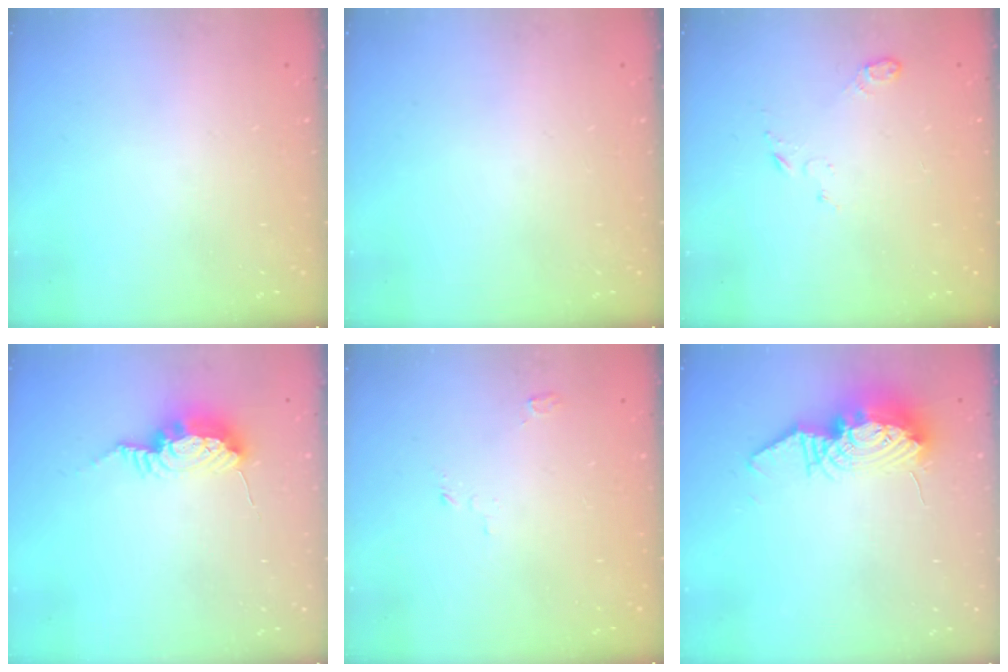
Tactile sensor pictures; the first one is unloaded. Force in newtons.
{"total": 0.0}
{"total": 4.7, "press": 4.6, "slide": 0.9}
{"total": 9.1, "press": 9.1, "slide": 0.3}
{"total": 2.7, "press": 2.7, "slide": 0.3}
{"total": 12.1, "press": 12.1, "slide": 1.3}